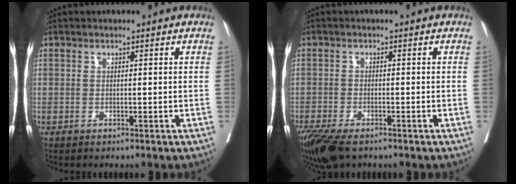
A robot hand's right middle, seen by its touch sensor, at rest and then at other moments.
{"total": 8.0, "force": [-5.8, 2.7, 4.8], "torque": [-0.086, -0.017, -0.098]}